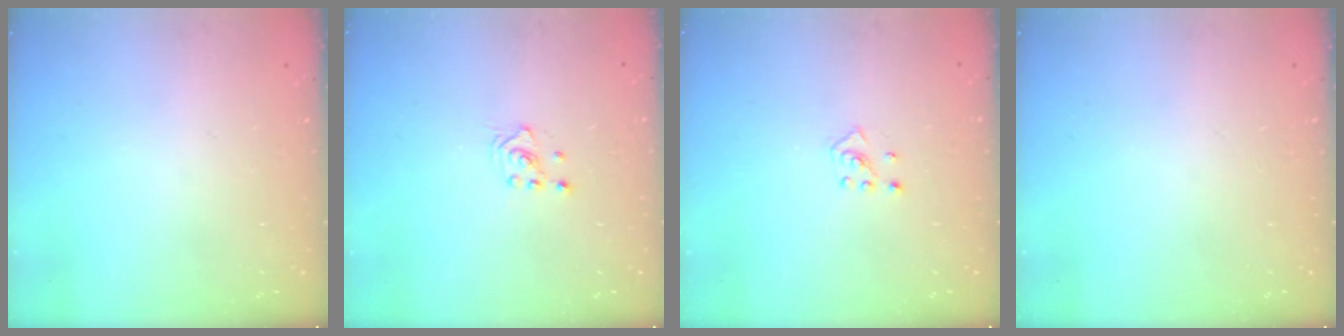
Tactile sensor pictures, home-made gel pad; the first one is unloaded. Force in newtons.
{"total": 1.6, "press": 1.5, "slide": 0.2}
{"total": 2.5, "press": 2.4, "slide": 0.7}
{"total": 0.0}